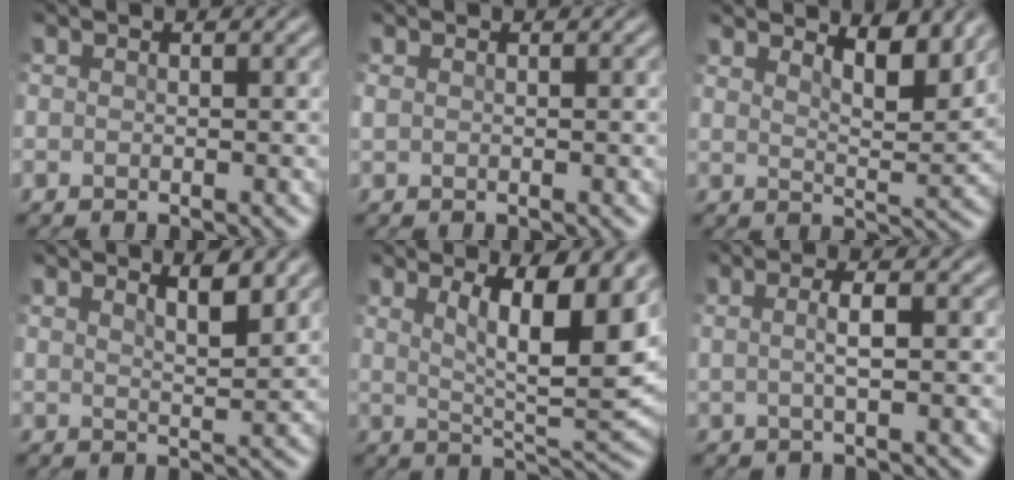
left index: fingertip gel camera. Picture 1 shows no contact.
{"total": 0.5, "force": [0.3, 0.4, 0.3], "torque": [-0.011, -0.002, 0.006]}
{"total": 4.4, "force": [3.3, 1.1, 2.7], "torque": [-0.044, -0.004, 0.049]}
{"total": 3.4, "force": [2.5, 0.9, 2.1], "torque": [-0.028, 0.003, 0.031]}
{"total": 9.0, "force": [3.7, 2.5, 7.9], "torque": [-0.121, -0.008, 0.064]}
{"total": 2.0, "force": [0.1, 0.5, 1.9], "torque": [-0.038, 0.000, 0.000]}